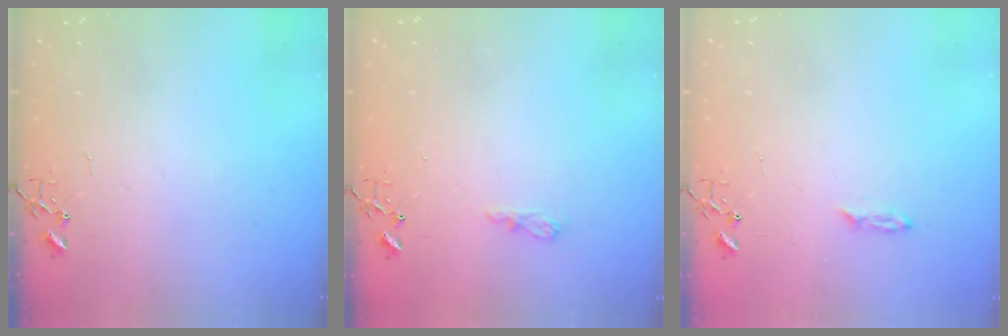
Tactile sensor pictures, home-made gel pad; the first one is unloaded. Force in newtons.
{"total": 6.9, "press": 6.8, "slide": 0.8}
{"total": 2.2, "press": 2.2, "slide": 0.4}